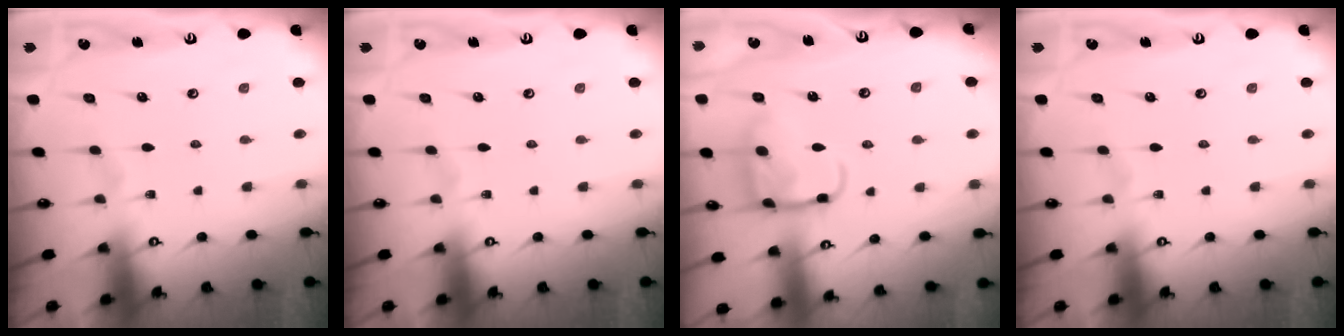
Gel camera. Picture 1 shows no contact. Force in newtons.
{"total": 0.0}
{"total": 13.0, "press": 13.0, "slide": 0.9}
{"total": 0.0}